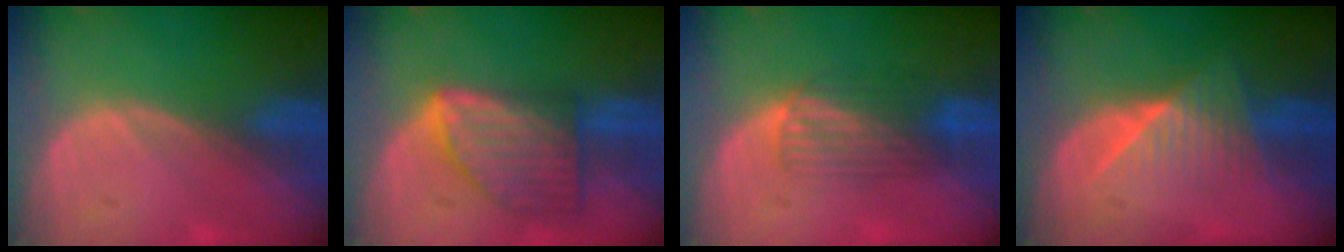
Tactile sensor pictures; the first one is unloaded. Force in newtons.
{"total": 8.1, "press": 7.4, "slide": 3.4}
{"total": 4.3, "press": 4.2, "slide": 1.1}
{"total": 6.3, "press": 5.6, "slide": 2.9}